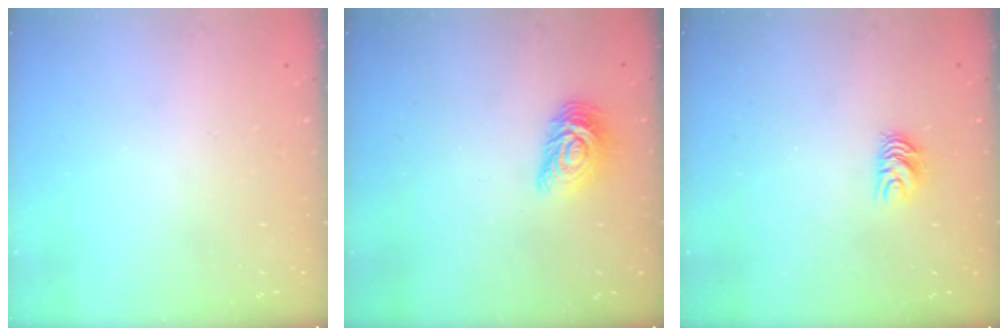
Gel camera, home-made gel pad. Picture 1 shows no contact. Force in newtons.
{"total": 8.5, "press": 8.5, "slide": 0.5}
{"total": 6.2, "press": 6.2, "slide": 0.4}